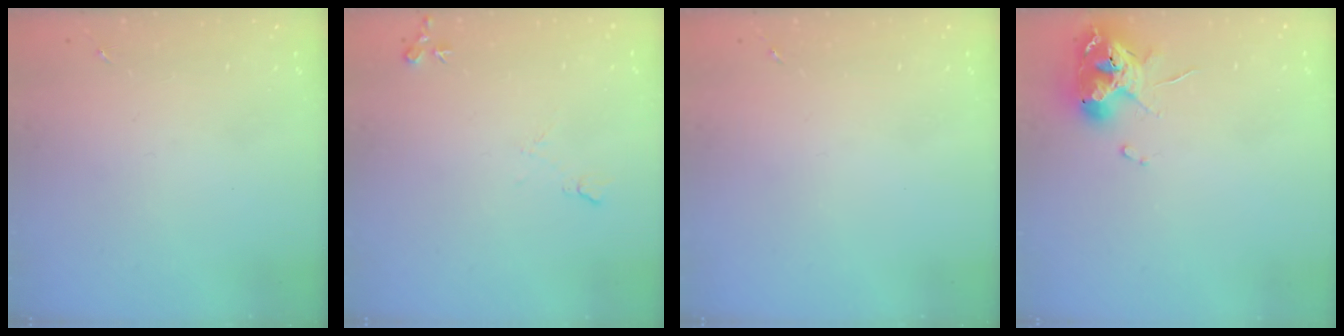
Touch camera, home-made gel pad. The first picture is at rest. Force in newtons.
{"total": 6.9, "press": 6.8, "slide": 1.0}
{"total": 0.0}
{"total": 10.3, "press": 10.3, "slide": 1.3}